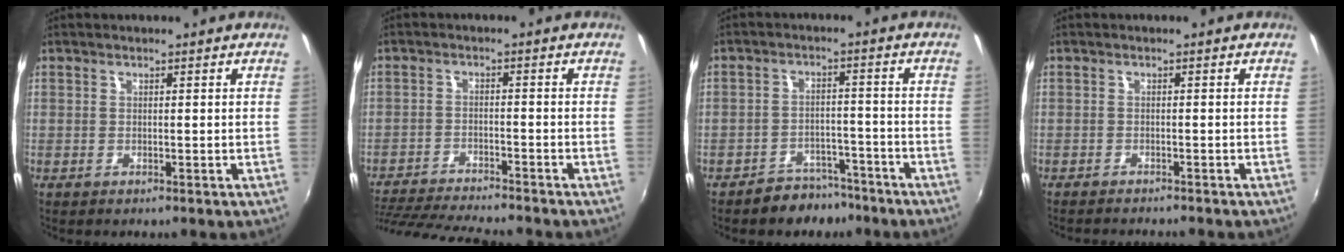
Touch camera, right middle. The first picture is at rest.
{"total": 14.5, "force": [-13.0, 1.6, 6.1], "torque": [-0.139, -0.026, -0.215]}
{"total": 6.5, "force": [-5.3, 3.7, 0.8], "torque": [-0.017, 0.023, -0.070]}
{"total": 3.8, "force": [-3.6, 0.2, 1.2], "torque": [-0.033, -0.012, -0.058]}